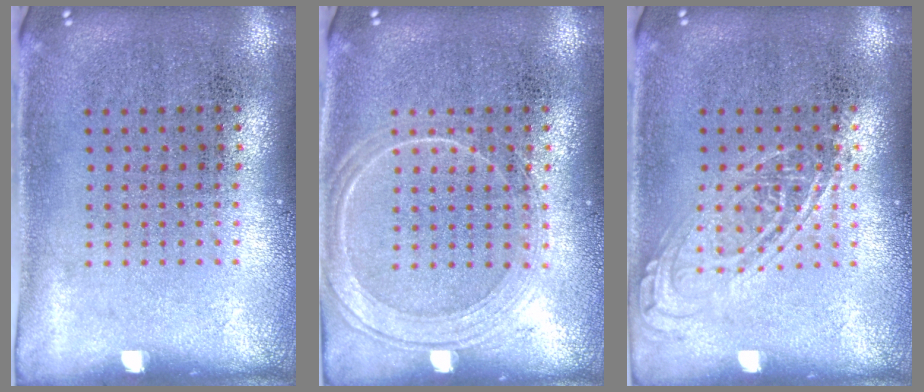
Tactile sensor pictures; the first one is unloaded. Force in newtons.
{"total": 2.2, "press": 2.1, "slide": 0.4}
{"total": 2.0, "press": 2.0, "slide": 0.2}